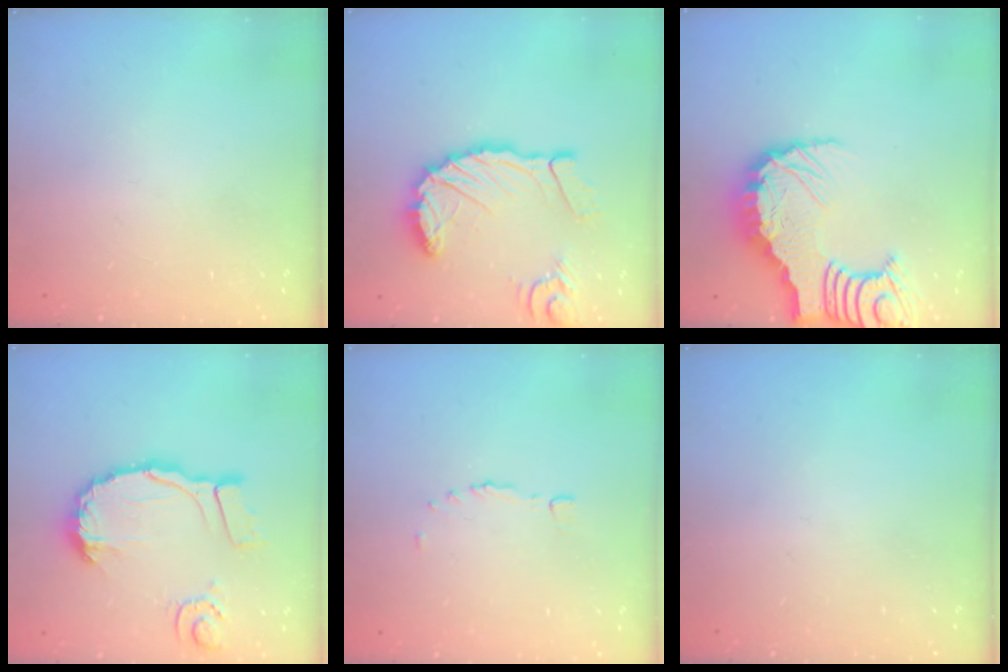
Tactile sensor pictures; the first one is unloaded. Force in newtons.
{"total": 13.7, "press": 13.6, "slide": 1.7}
{"total": 13.2, "press": 13.1, "slide": 1.6}
{"total": 13.5, "press": 13.5, "slide": 1.1}
{"total": 1.7, "press": 1.5, "slide": 0.7}
{"total": 0.0}